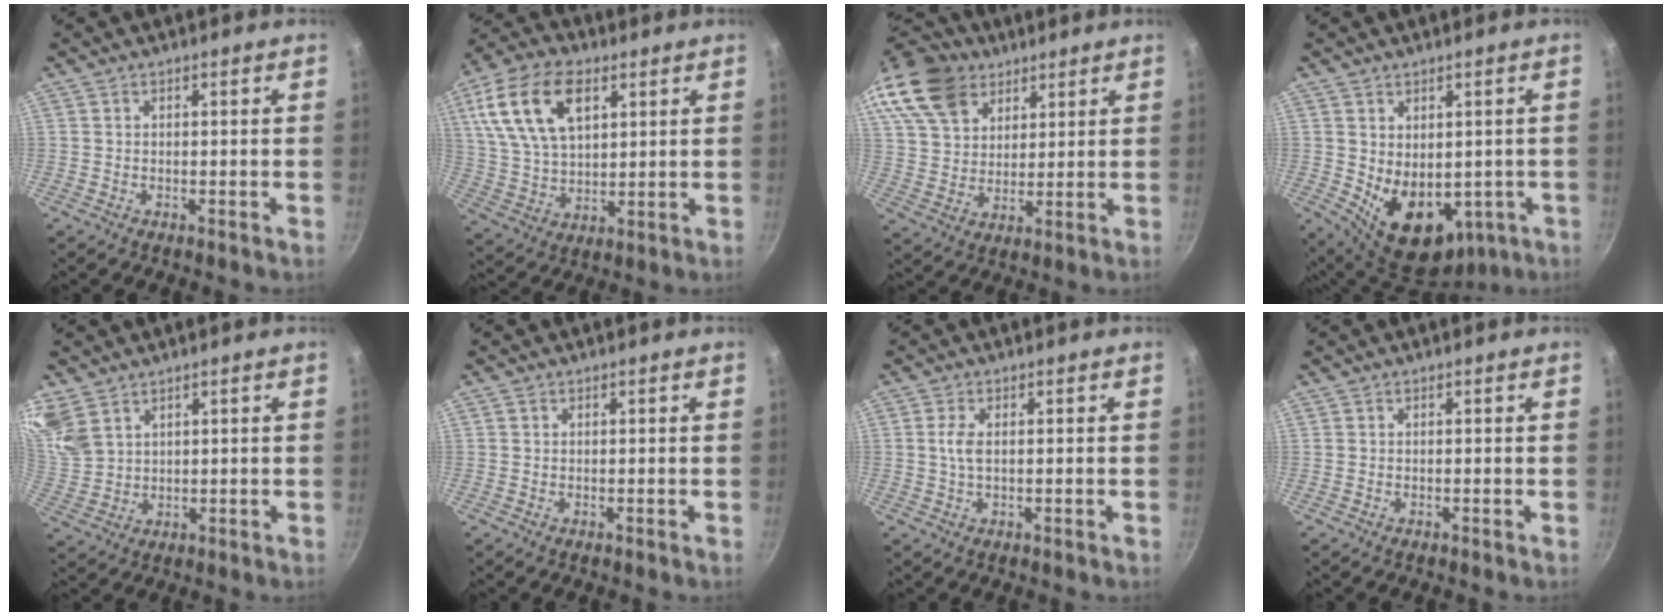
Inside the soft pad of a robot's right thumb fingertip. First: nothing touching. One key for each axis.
{"total": 17.4, "fx": 6.5, "fy": 10.3, "fz": 12.5, "tx": -0.226, "ty": -0.008, "tz": 0.124}
{"total": 18.4, "fx": 12.1, "fy": 12.1, "fz": 6.9, "tx": -0.134, "ty": -0.014, "tz": 0.230}
{"total": 13.3, "fx": -1.5, "fy": 9.3, "fz": 9.4, "tx": -0.115, "ty": -0.017, "tz": 0.011}
{"total": 8.9, "fx": 6.0, "fy": 5.4, "fz": 3.8, "tx": -0.068, "ty": -0.015, "tz": 0.134}
{"total": 0.5, "fx": 0.2, "fy": 0.4, "fz": 0.2, "tx": -0.003, "ty": 0.001, "tz": 0.002}
{"total": 2.7, "fx": 0.4, "fy": 1.3, "fz": 2.4, "tx": -0.052, "ty": 0.002, "tz": 0.008}
{"total": 0.0}